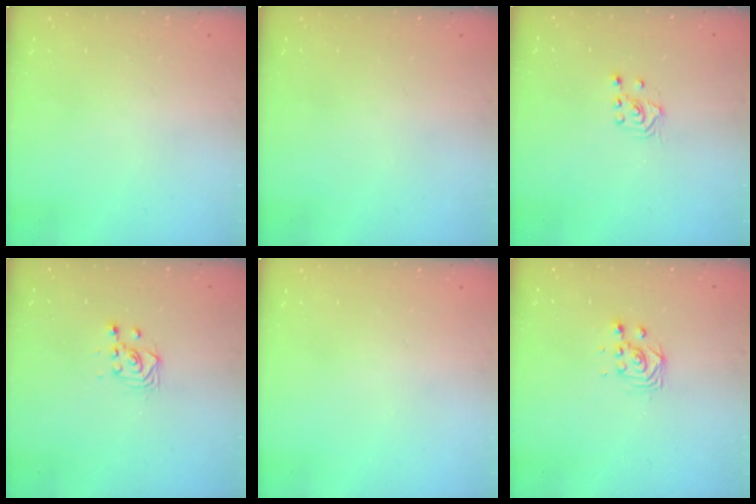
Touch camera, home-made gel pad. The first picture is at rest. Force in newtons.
{"total": 0.0}
{"total": 2.6, "press": 2.4, "slide": 0.8}
{"total": 2.9, "press": 2.9, "slide": 0.6}
{"total": 0.0}
{"total": 2.8, "press": 2.8, "slide": 0.3}